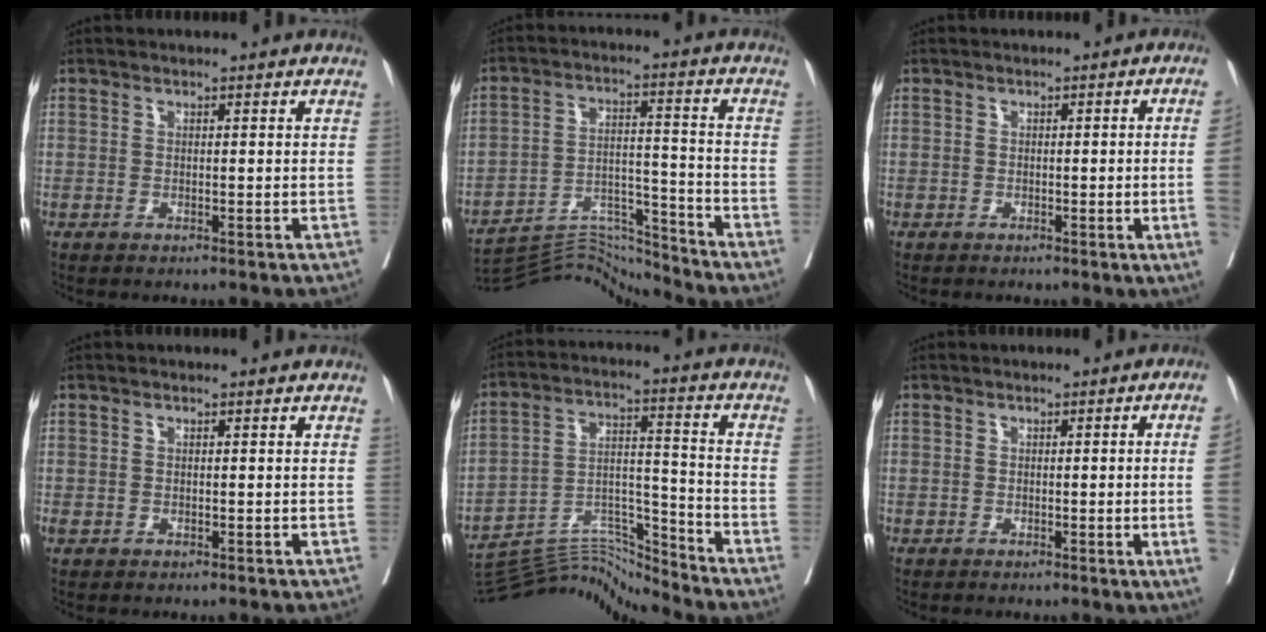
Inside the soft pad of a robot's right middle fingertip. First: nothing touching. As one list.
[{"total": 11.1, "force": [-11.0, -1.2, -0.7], "torque": [0.003, 0.033, -0.190]}, {"total": 5.8, "force": [-0.8, -1.8, 5.5], "torque": [-0.075, -0.010, -0.005]}, {"total": 0.5, "force": [-0.2, 0.4, 0.2], "torque": [-0.004, 0.002, -0.001]}, {"total": 11.9, "force": [-11.8, -1.9, -0.3], "torque": [0.002, 0.043, -0.210]}, {"total": 7.3, "force": [-1.0, -2.4, 6.8], "torque": [-0.078, -0.018, -0.009]}]